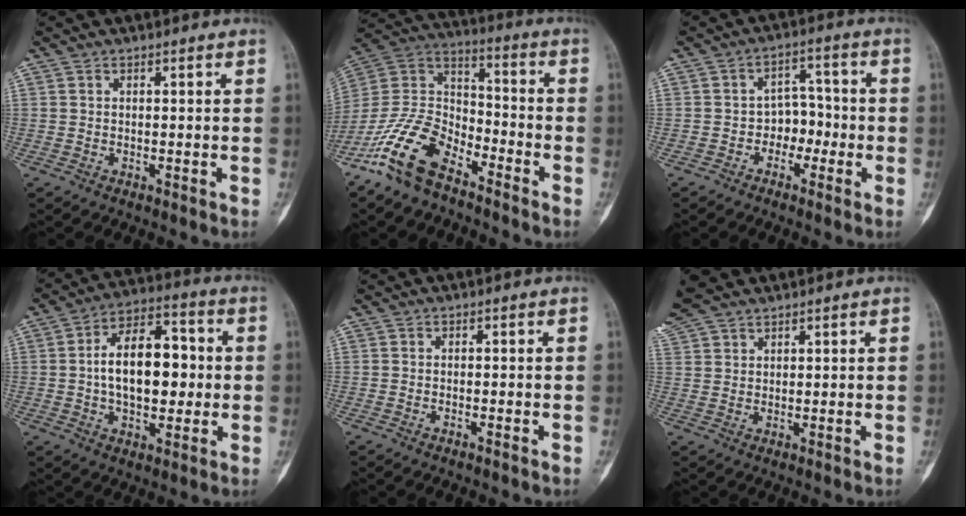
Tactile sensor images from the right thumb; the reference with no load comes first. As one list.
[{"total": 15.9, "force": [-10.8, 7.6, 8.9], "torque": [-0.168, 0.071, -0.214]}, {"total": 5.5, "force": [-1.9, 4.3, 2.9], "torque": [-0.003, 0.030, -0.043]}, {"total": 15.3, "force": [0.4, 8.9, 12.5], "torque": [-0.168, 0.026, 0.001]}, {"total": 0.6, "force": [-0.4, 0.0, 0.4], "torque": [-0.010, 0.001, -0.006]}, {"total": 7.4, "force": [5.8, 3.2, 3.2], "torque": [-0.074, 0.010, 0.126]}]